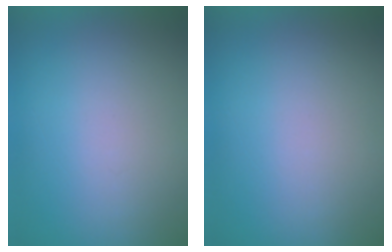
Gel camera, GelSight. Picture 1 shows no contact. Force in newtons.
{"total": 0.0}